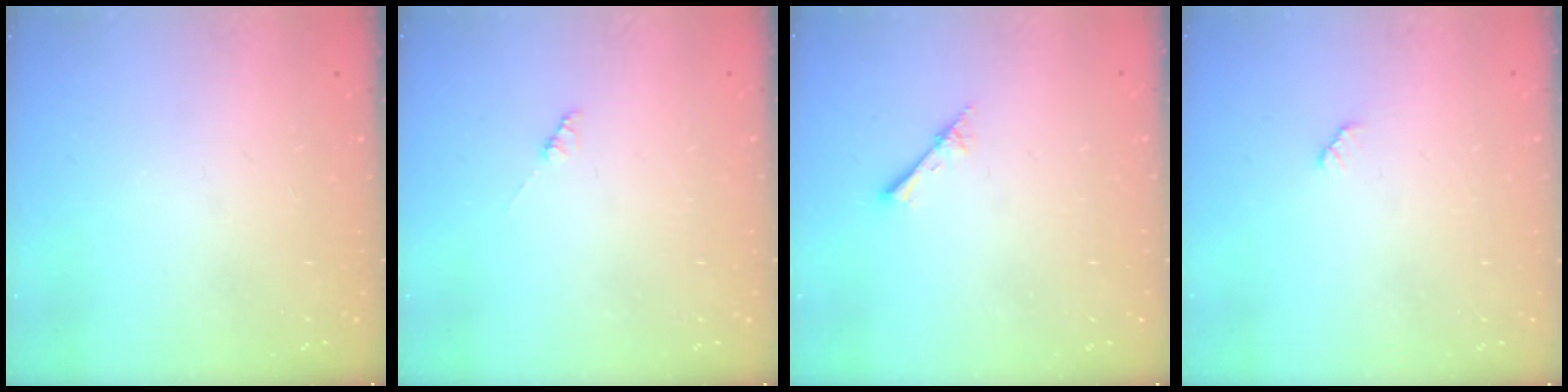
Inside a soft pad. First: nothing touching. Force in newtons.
{"total": 1.4, "press": 1.4, "slide": 0.2}
{"total": 2.4, "press": 2.4, "slide": 0.3}
{"total": 2.5, "press": 2.5, "slide": 0.4}